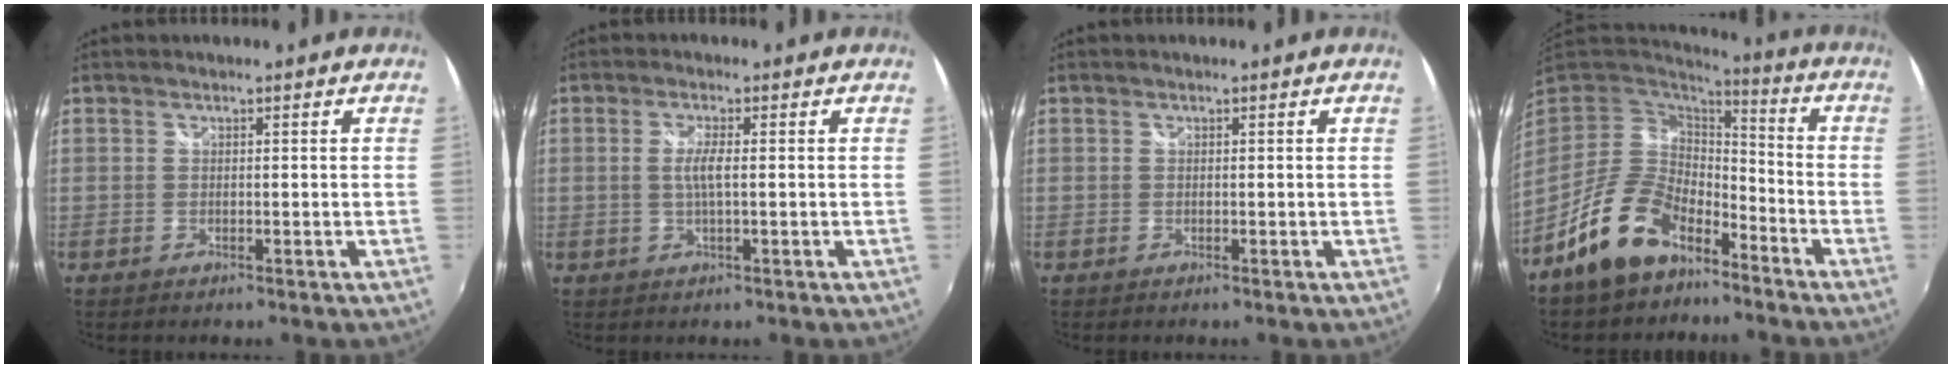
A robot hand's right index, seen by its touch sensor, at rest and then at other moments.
{"total": 3.0, "force": [0.0, 0.2, 3.0], "torque": [-0.060, -0.003, -0.002]}
{"total": 0.0}
{"total": 14.2, "force": [-9.1, 7.5, 7.9], "torque": [-0.168, 0.005, -0.155]}